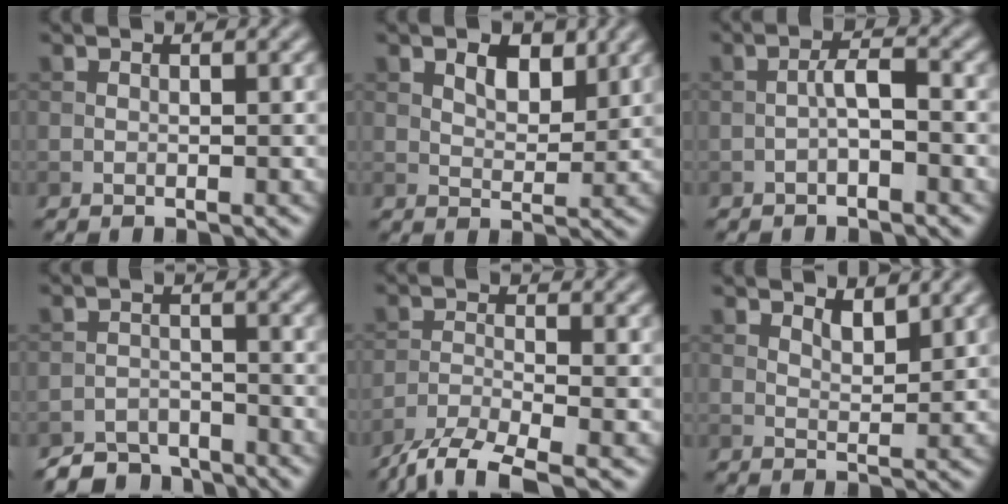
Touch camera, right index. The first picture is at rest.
{"total": 2.8, "force": [1.6, 1.5, 1.8], "torque": [-0.035, 0.001, 0.024]}
{"total": 2.0, "force": [-0.8, 0.4, 1.8], "torque": [-0.034, 0.011, -0.019]}
{"total": 3.9, "force": [-3.6, 1.3, 0.5], "torque": [0.000, 0.001, -0.071]}
{"total": 5.5, "force": [-4.4, 1.1, 3.2], "torque": [-0.061, -0.011, -0.089]}
{"total": 1.8, "force": [1.5, 0.5, 1.0], "torque": [-0.020, -0.003, 0.028]}